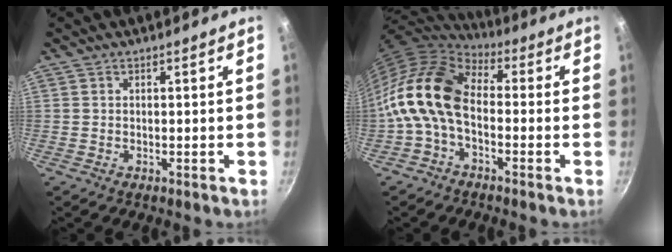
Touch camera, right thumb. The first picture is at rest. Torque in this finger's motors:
{"motor_torque": [2.42, 2.59, 1.24, -1.16, 0.28]}